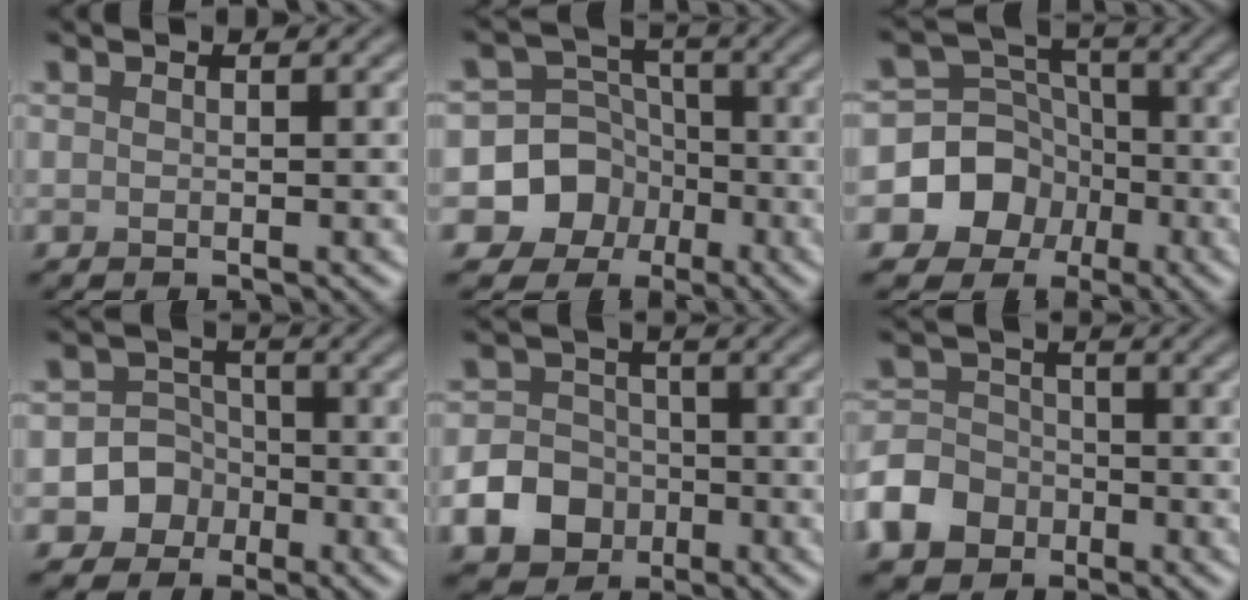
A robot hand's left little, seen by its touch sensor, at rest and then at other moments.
{"total": 7.7, "force": [-3.2, 6.9, 1.1], "torque": [0.005, 0.005, -0.078]}
{"total": 8.1, "force": [-3.1, 7.2, 1.9], "torque": [-0.008, 0.012, -0.080]}
{"total": 4.9, "force": [-2.0, 4.5, 0.6], "torque": [0.019, 0.007, -0.057]}
{"total": 6.2, "force": [-2.7, 5.2, 2.1], "torque": [-0.024, -0.006, -0.072]}
{"total": 5.9, "force": [-3.3, 4.4, 2.0], "torque": [-0.039, -0.005, -0.078]}